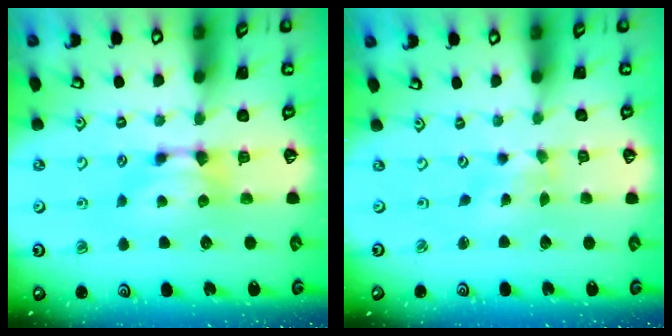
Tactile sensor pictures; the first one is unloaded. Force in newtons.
{"total": 3.4, "press": 3.2, "slide": 1.0}